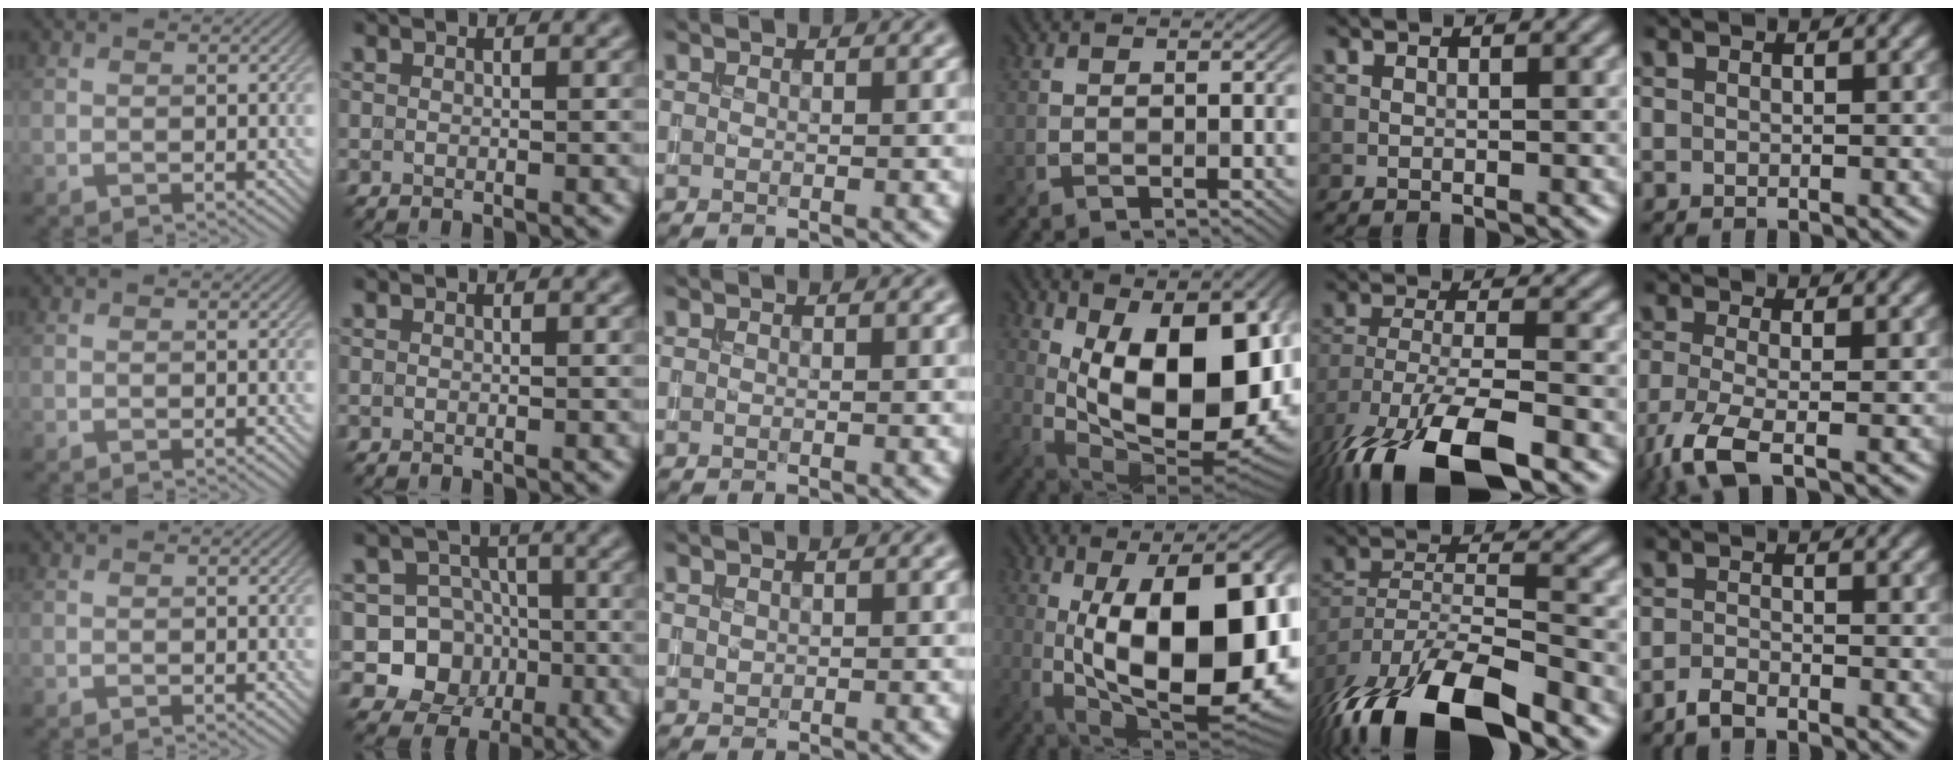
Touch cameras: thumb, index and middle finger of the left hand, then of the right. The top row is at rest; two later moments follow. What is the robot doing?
{"motion": "insert", "object": "drawer"}